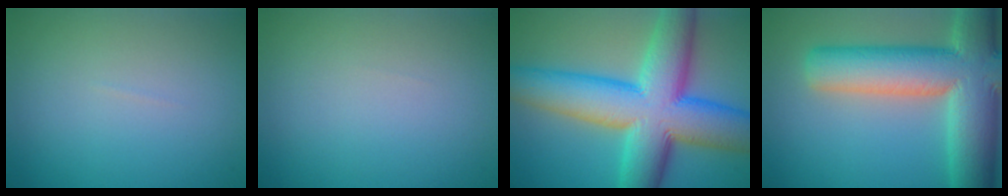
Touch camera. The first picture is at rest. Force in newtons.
{"total": 0.0}
{"total": 14.2, "press": 14.2, "slide": 0.2}
{"total": 12.9, "press": 12.8, "slide": 0.8}